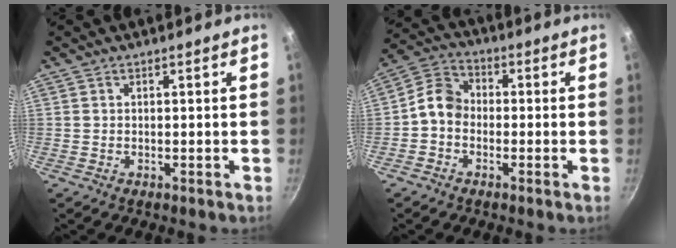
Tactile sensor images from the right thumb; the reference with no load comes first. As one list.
[{"total": 6.5, "force": [-1.5, 5.2, 3.6], "torque": [-0.050, 0.027, -0.050]}]